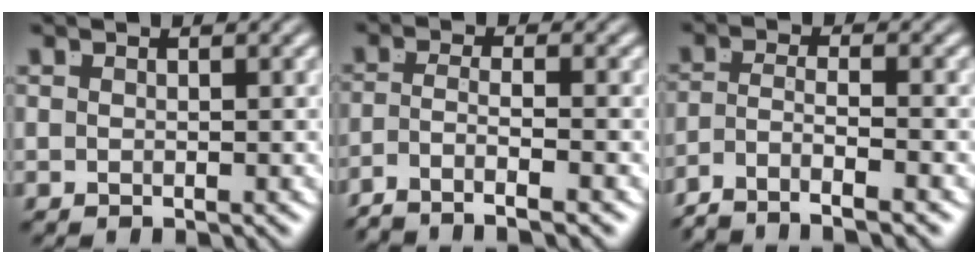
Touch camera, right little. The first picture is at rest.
{"total": 5.2, "force": [-4.2, 1.2, 2.9], "torque": [-0.061, -0.031, -0.056]}
{"total": 6.2, "force": [-4.7, 2.6, 3.1], "torque": [-0.067, -0.031, -0.069]}